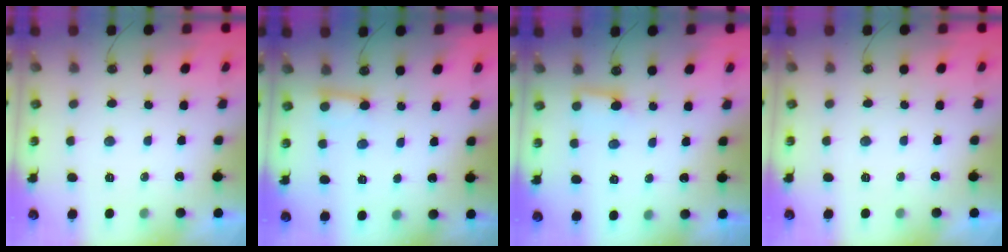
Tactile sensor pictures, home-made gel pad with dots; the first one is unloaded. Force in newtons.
{"total": 2.8, "press": 2.7, "slide": 0.6}
{"total": 4.1, "press": 4.1, "slide": 0.3}
{"total": 0.0}